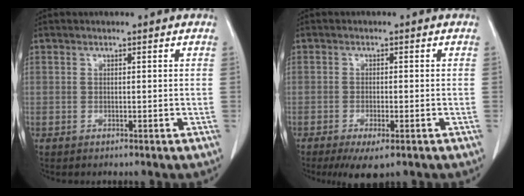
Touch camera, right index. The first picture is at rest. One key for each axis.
{"total": 4.8, "fx": -2.9, "fy": 1.2, "fz": 3.7, "tx": -0.059, "ty": -0.011, "tz": -0.042}